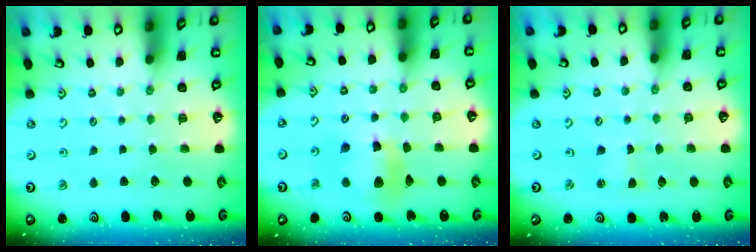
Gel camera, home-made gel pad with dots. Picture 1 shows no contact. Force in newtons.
{"total": 11.5, "press": 11.4, "slide": 1.5}
{"total": 1.1, "press": 1.1, "slide": 0.2}